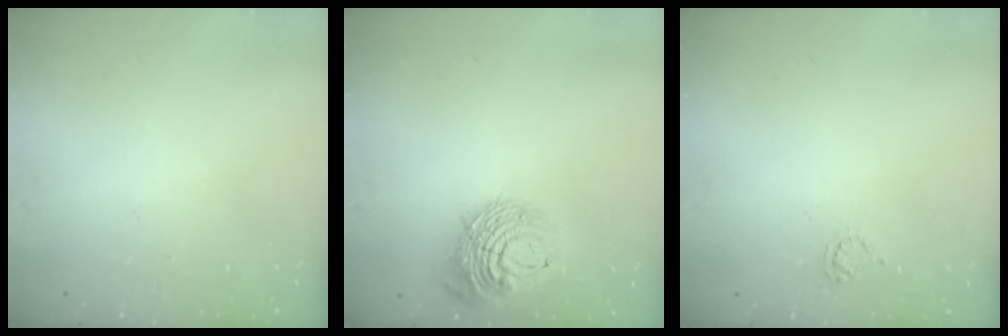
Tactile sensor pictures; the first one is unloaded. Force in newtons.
{"total": 13.3, "press": 13.2, "slide": 1.6}
{"total": 2.9, "press": 2.9, "slide": 0.3}